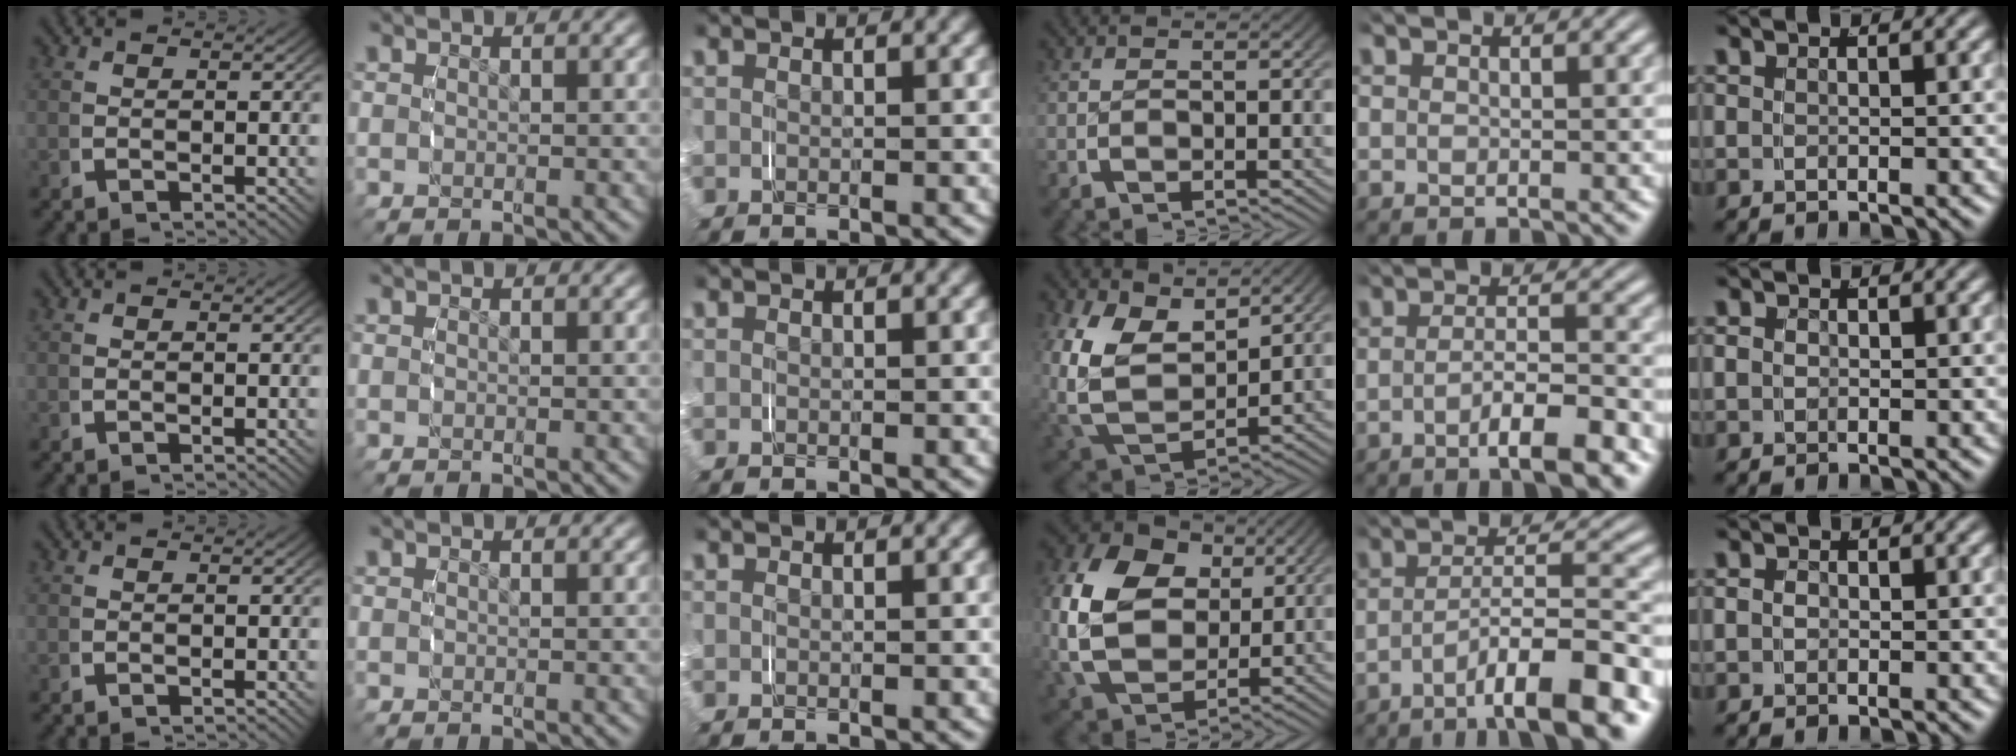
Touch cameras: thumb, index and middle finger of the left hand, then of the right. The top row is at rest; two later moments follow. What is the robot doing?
{"motion": "grasp_and_lifting", "object": "paper"}